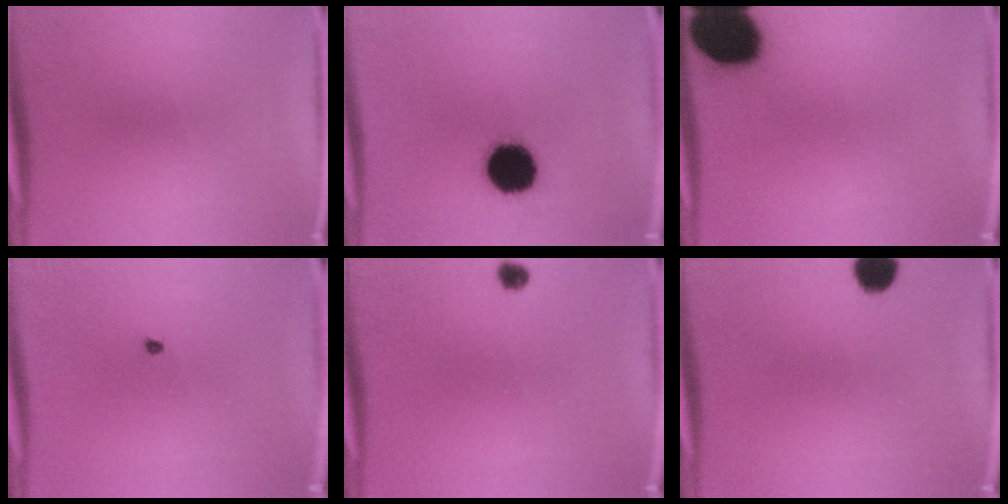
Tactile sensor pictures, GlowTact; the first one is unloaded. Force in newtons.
{"total": 16.3}
{"total": 19.6}
{"total": 0.6}
{"total": 1.8}
{"total": 5.5}